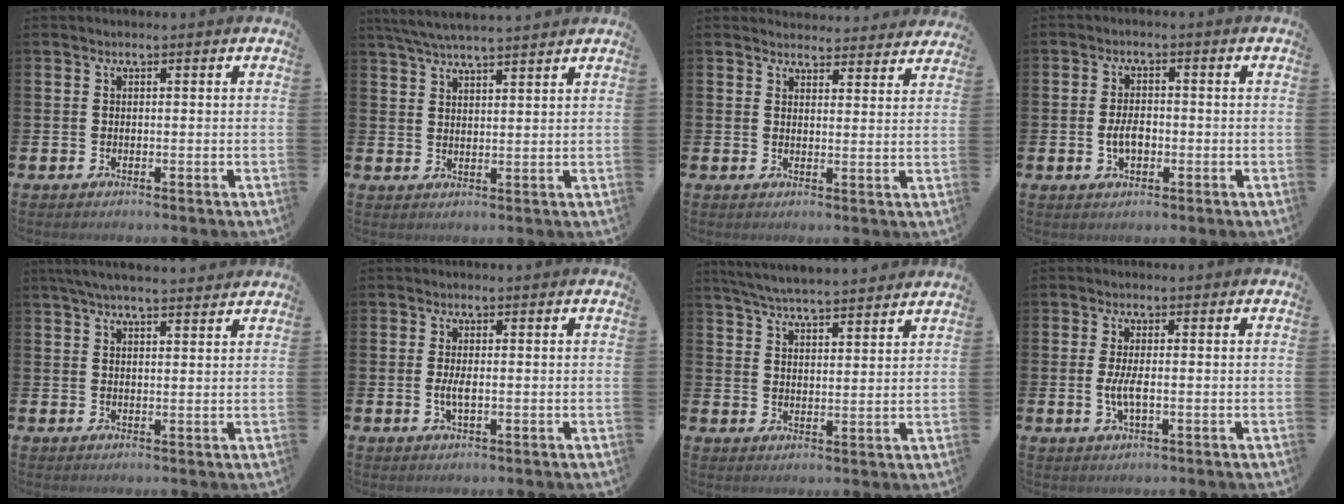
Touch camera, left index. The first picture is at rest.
{"total": 4.9, "force": [4.7, 0.2, 1.4], "torque": [-0.048, -0.012, 0.088]}
{"total": 3.9, "force": [3.8, 1.0, -0.1], "torque": [0.001, -0.021, 0.068]}
{"total": 3.3, "force": [-0.5, 1.9, 2.6], "torque": [-0.034, -0.001, -0.014]}
{"total": 4.3, "force": [4.0, 0.4, 1.7], "torque": [-0.041, -0.008, 0.073]}
{"total": 2.0, "force": [-0.1, 0.6, 1.9], "torque": [-0.028, -0.003, -0.004]}
{"total": 5.5, "force": [5.4, 0.0, 0.8], "torque": [-0.033, -0.032, 0.096]}
{"total": 2.9, "force": [-0.3, 0.8, 2.8], "torque": [-0.051, 0.001, -0.005]}